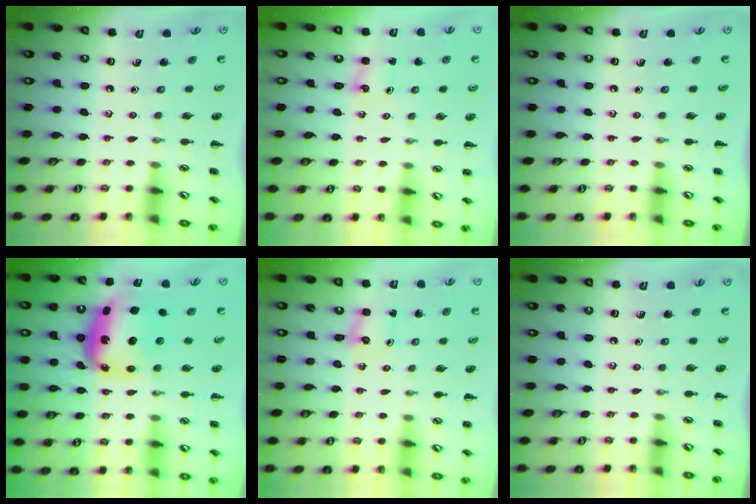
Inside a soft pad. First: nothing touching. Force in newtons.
{"total": 1.4, "press": 1.3, "slide": 0.2}
{"total": 0.0}
{"total": 8.3, "press": 7.9, "slide": 2.5}
{"total": 1.8, "press": 1.7, "slide": 0.6}
{"total": 0.0}